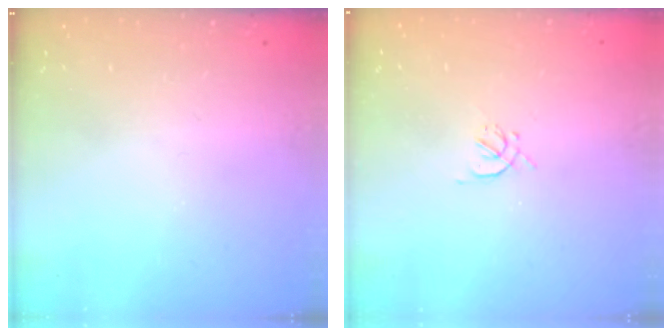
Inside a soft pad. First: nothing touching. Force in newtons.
{"total": 1.2, "press": 1.2, "slide": 0.4}